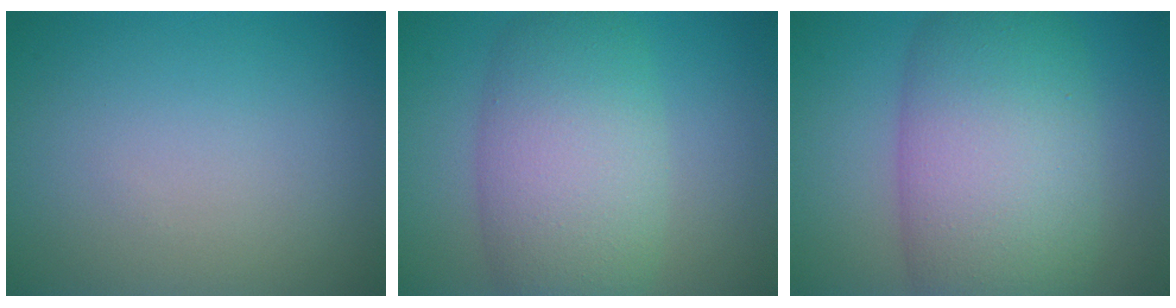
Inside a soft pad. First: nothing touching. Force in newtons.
{"total": 8.0, "press": 8.0, "slide": 0.7}
{"total": 11.3, "press": 11.3, "slide": 0.3}